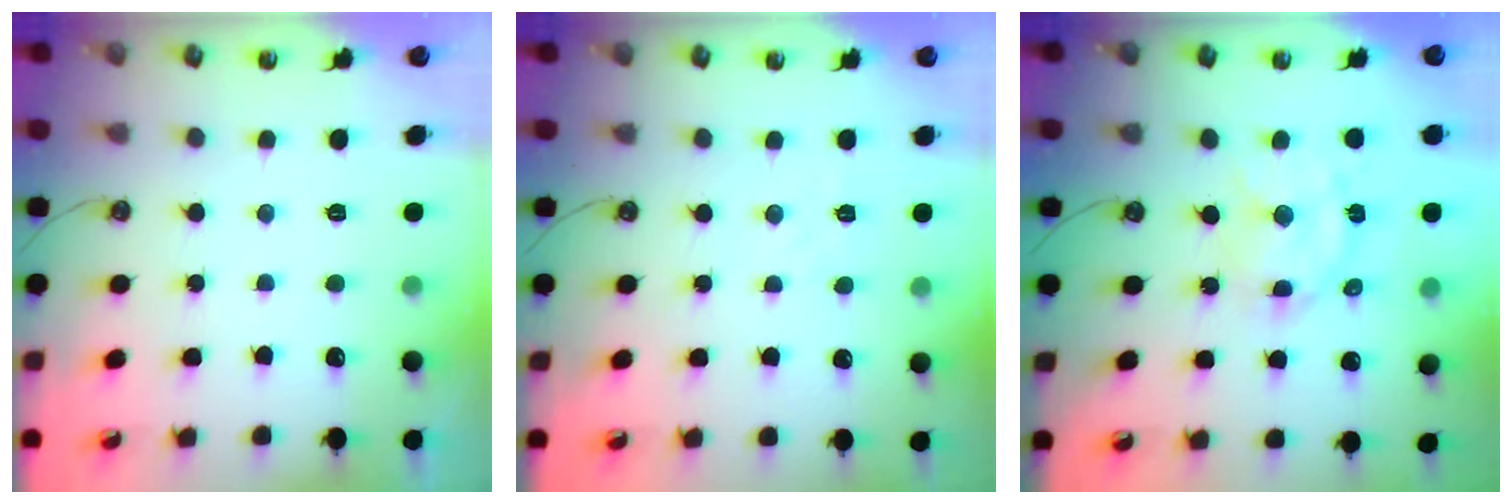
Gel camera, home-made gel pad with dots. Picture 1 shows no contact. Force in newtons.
{"total": 4.2, "press": 4.2, "slide": 0.4}
{"total": 11.9, "press": 11.9, "slide": 0.8}